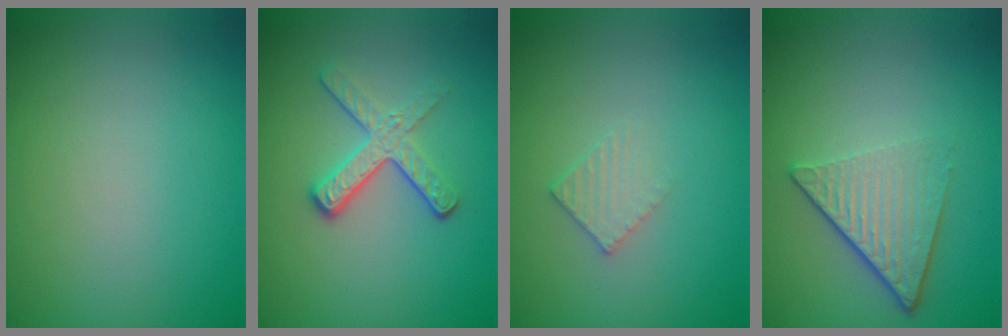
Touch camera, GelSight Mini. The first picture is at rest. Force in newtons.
{"total": 3.2, "press": 2.4, "slide": 2.1}
{"total": 1.4, "press": 1.4, "slide": 0.2}
{"total": 4.7, "press": 3.0, "slide": 3.7}